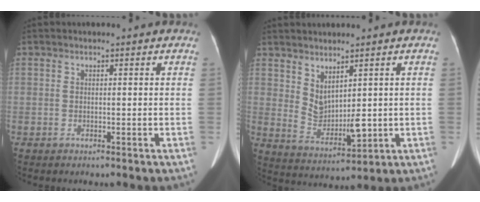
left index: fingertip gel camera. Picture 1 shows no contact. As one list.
[{"total": 5.6, "force": [1.8, 2.5, 4.7], "torque": [-0.095, -0.007, 0.054]}]